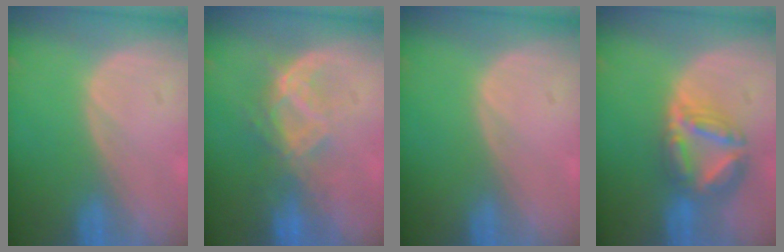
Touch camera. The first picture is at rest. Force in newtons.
{"total": 7.0, "press": 6.8, "slide": 1.7}
{"total": 0.0}
{"total": 8.1, "press": 7.0, "slide": 4.0}